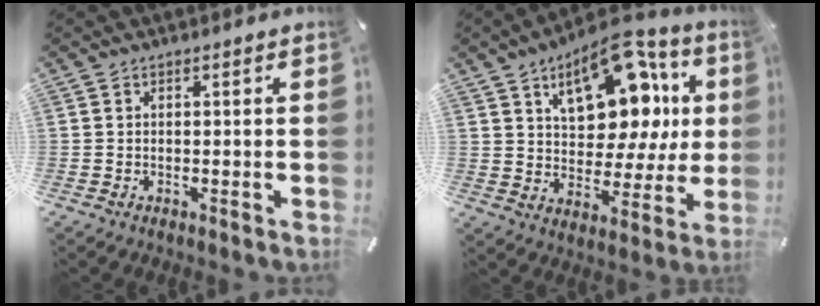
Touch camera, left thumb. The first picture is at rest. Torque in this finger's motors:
{"motor_torque": [2.52, 2.49, 2.20, -0.57, 0.25]}